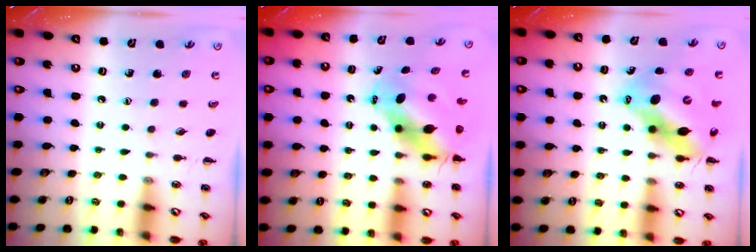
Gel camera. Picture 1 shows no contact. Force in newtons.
{"total": 7.2, "press": 7.0, "slide": 1.9}
{"total": 13.8, "press": 13.4, "slide": 3.5}